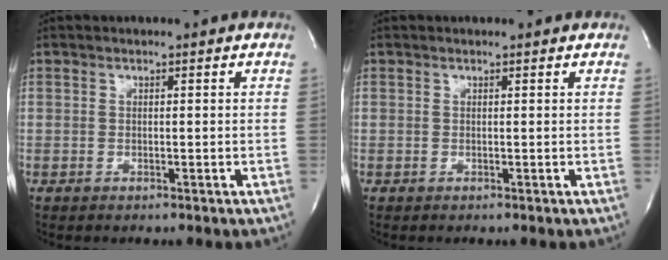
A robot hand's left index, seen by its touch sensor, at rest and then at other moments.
{"total": 0.9, "force": [0.9, 0.2, 0.1], "torque": [-0.011, 0.005, 0.009]}